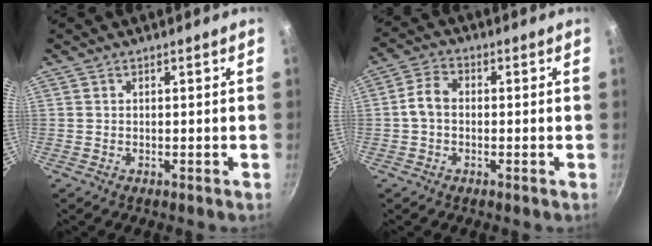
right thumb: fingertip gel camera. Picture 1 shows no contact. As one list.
[{"total": 4.7, "force": [-0.5, 3.4, 3.2], "torque": [-0.059, 0.021, -0.018]}]